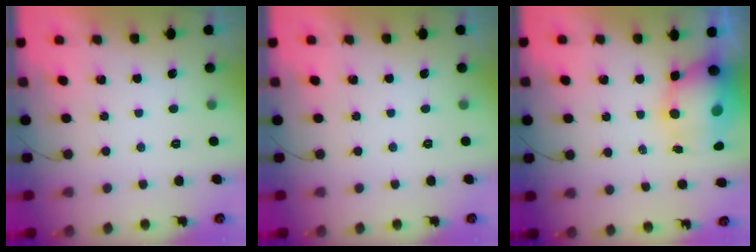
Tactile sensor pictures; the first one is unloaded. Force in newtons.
{"total": 0.0}
{"total": 11.1, "press": 10.7, "slide": 2.9}